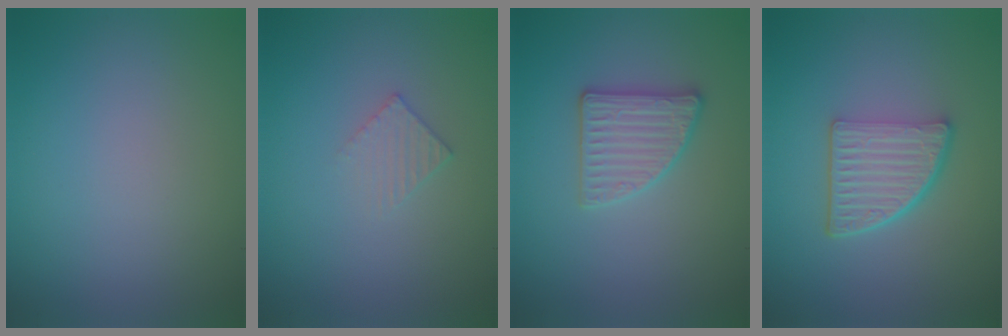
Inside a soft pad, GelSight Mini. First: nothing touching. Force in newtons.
{"total": 1.4, "press": 1.4, "slide": 0.2}
{"total": 2.9, "press": 2.8, "slide": 0.5}
{"total": 5.3, "press": 3.9, "slide": 3.7}